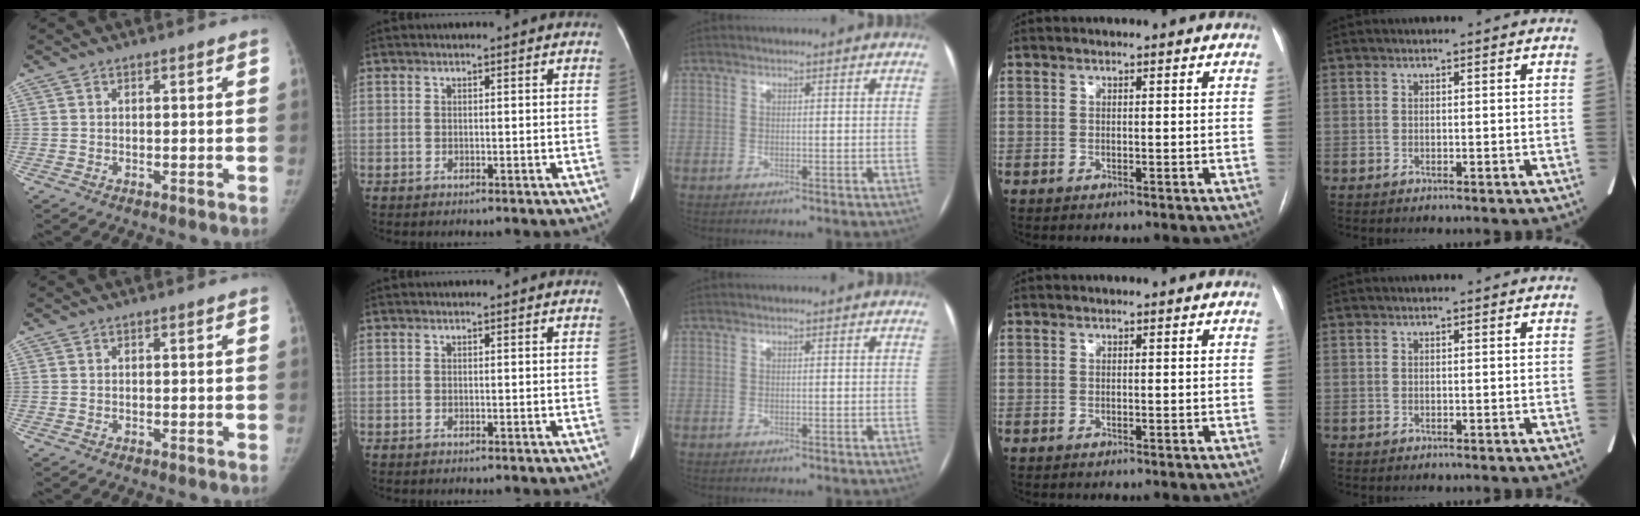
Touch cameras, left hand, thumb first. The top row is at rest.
{}